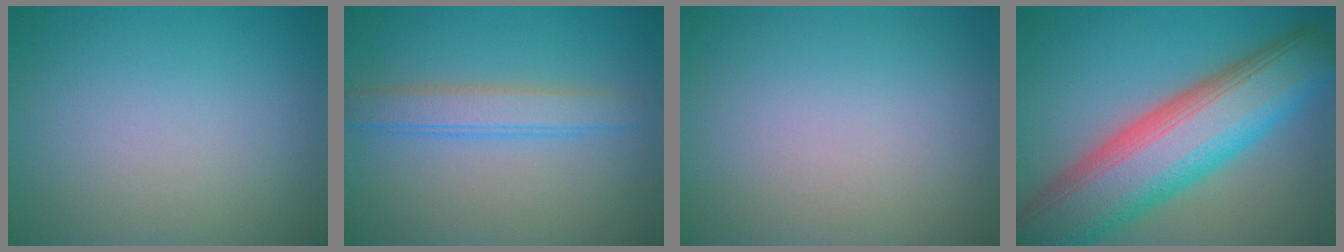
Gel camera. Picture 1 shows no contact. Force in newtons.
{"total": 3.0, "press": 2.9, "slide": 0.2}
{"total": 0.0}
{"total": 12.8, "press": 12.7, "slide": 0.8}